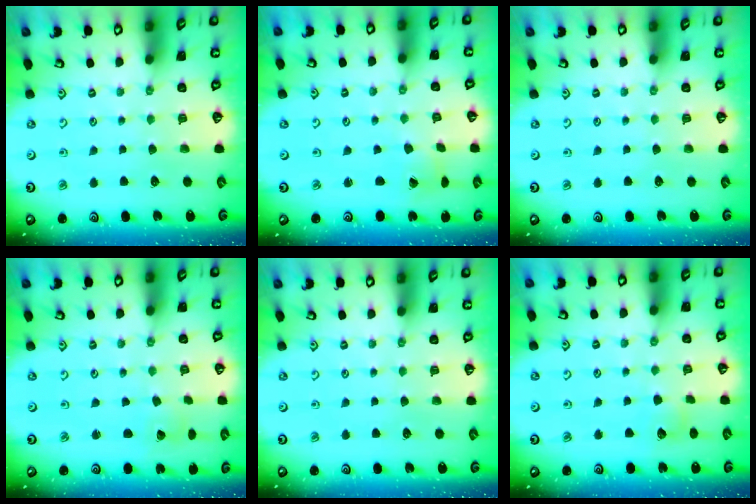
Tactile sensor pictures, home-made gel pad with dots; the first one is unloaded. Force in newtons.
{"total": 1.6, "press": 1.6, "slide": 0.1}
{"total": 0.0}
{"total": 1.7, "press": 1.7, "slide": 0.1}
{"total": 0.0}
{"total": 4.6, "press": 4.5, "slide": 0.6}